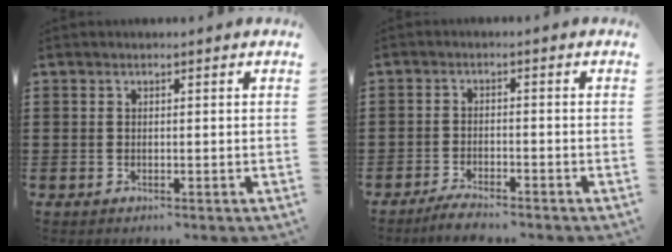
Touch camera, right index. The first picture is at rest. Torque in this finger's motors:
{"motor_torque": [-0.30, 0.33, 0.18, 0.02]}